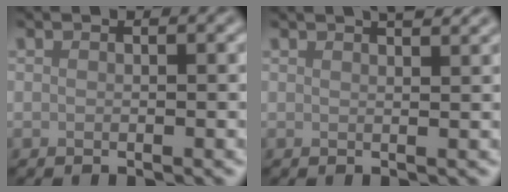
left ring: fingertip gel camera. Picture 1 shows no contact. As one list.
[{"total": 2.6, "force": [2.0, 0.7, 1.5], "torque": [-0.005, 0.010, 0.012]}]